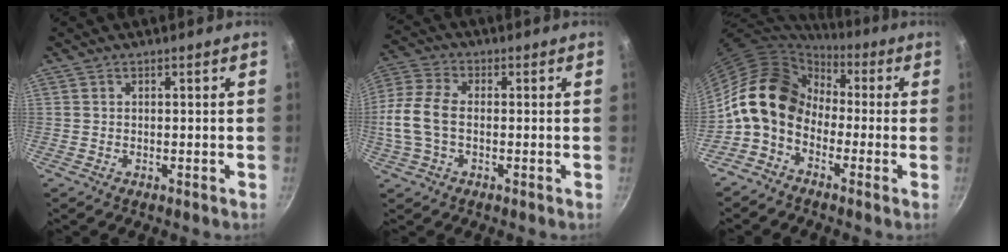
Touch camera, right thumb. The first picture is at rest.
{"total": 10.2, "force": [-0.8, 6.2, 8.0], "torque": [-0.170, 0.021, -0.028]}
{"total": 13.1, "force": [-0.7, 10.2, 8.2], "torque": [-0.114, 0.036, -0.036]}